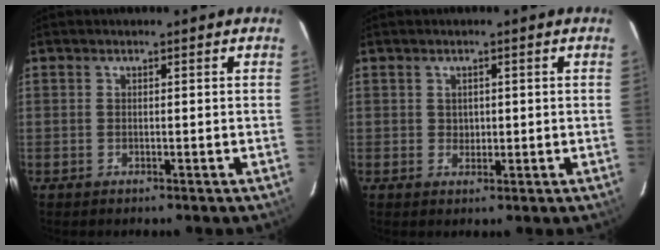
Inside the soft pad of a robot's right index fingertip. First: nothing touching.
{"total": 1.5, "force": [0.3, 1.4, 0.5], "torque": [-0.004, 0.004, 0.006]}